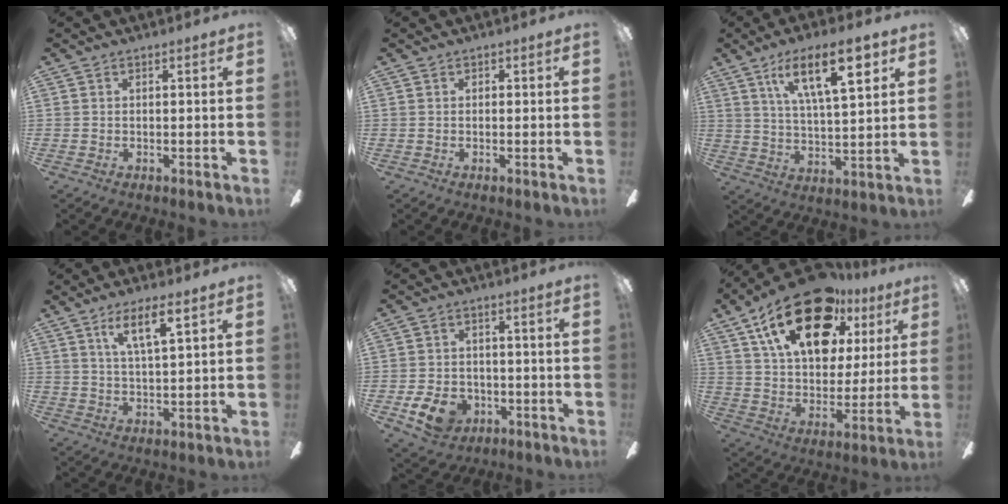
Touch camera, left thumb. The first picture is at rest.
{"total": 0.5, "force": [-0.1, 0.5, 0.2], "torque": [-0.004, 0.002, -0.002]}
{"total": 17.0, "force": [8.8, 5.8, 13.3], "torque": [-0.208, -0.026, 0.139]}
{"total": 8.2, "force": [4.9, 2.1, 6.2], "torque": [-0.107, -0.013, 0.081]}
{"total": 8.6, "force": [-3.9, 6.3, 4.4], "torque": [-0.107, 0.023, -0.070]}
{"total": 25.3, "force": [14.1, 13.2, 16.3], "torque": [-0.268, -0.068, 0.242]}